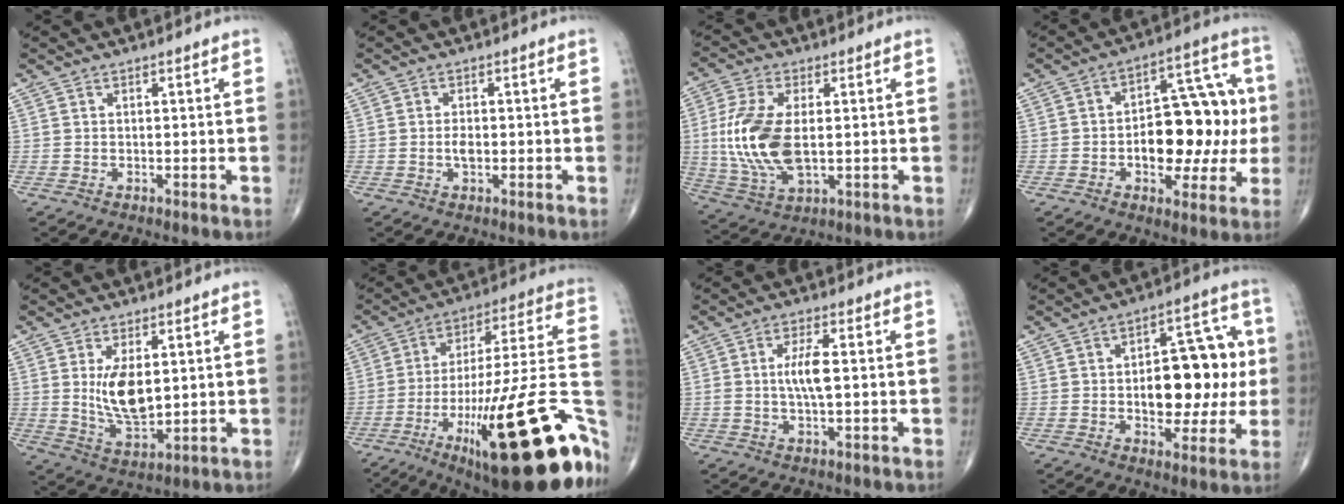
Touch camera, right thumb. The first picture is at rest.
{"total": 2.2, "force": [-0.3, 1.2, 1.8], "torque": [-0.032, 0.000, -0.007]}
{"total": 14.2, "force": [0.3, 7.2, 12.3], "torque": [-0.268, -0.009, 0.012]}
{"total": 18.4, "force": [-1.3, 10.3, 15.2], "torque": [-0.164, 0.040, -0.013]}
{"total": 9.5, "force": [1.6, 4.7, 8.1], "torque": [-0.133, -0.025, 0.043]}
{"total": 35.5, "force": [-14.8, 9.7, 30.8], "torque": [-0.378, 0.066, -0.217]}
{"total": 5.6, "force": [0.3, 1.8, 5.3], "torque": [-0.109, 0.002, 0.004]}
{"total": 17.1, "force": [0.1, 9.5, 14.2], "torque": [-0.149, 0.028, 0.008]}